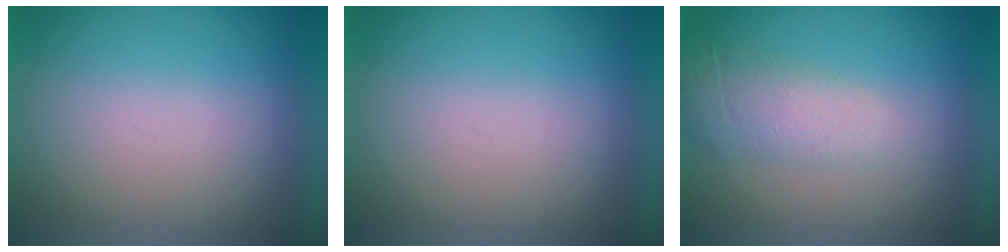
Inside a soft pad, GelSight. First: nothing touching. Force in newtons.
{"total": 0.0}
{"total": 1.0}